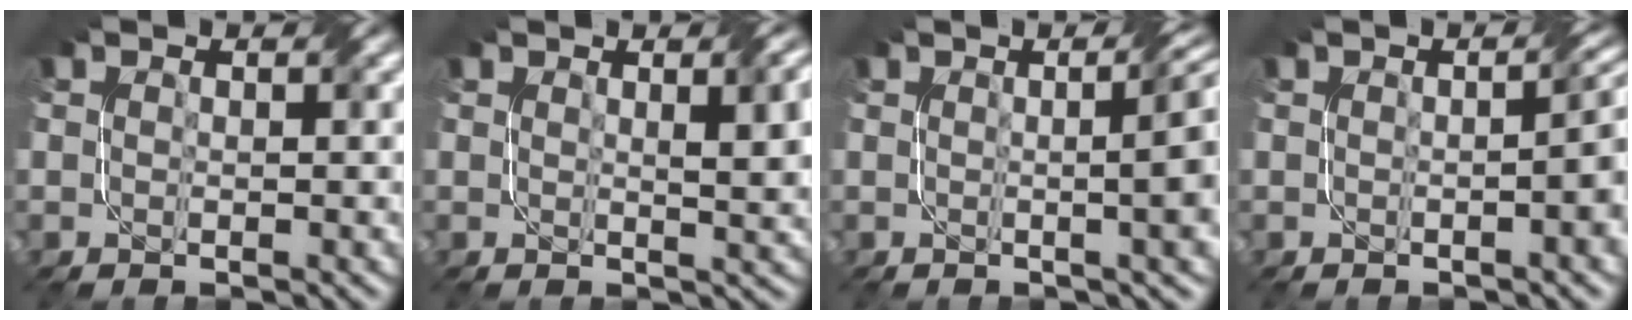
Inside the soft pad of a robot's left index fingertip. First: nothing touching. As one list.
[{"total": 4.8, "force": [1.6, 1.4, 4.3], "torque": [-0.042, 0.008, 0.022]}, {"total": 9.0, "force": [0.8, 3.7, 8.2], "torque": [-0.039, 0.029, -0.003]}, {"total": 4.9, "force": [-0.3, 1.8, 4.6], "torque": [-0.027, 0.013, -0.001]}]